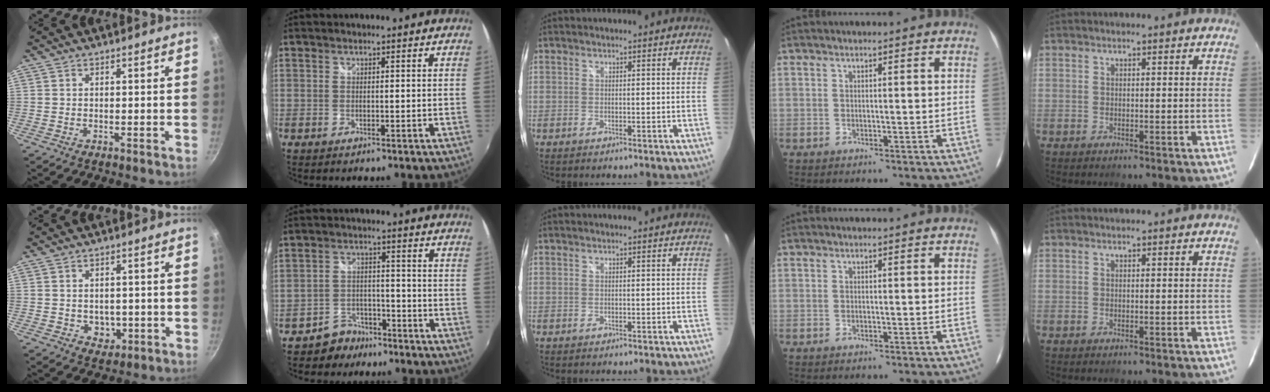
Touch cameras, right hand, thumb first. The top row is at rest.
{"thumb": {"total": 3.9, "force": [-0.6, 3.3, 2.1], "torque": [-0.015, 0.001, 0.003]}, "index": {"total": 6.0, "force": [-4.7, 3.7, 0.4], "torque": [-0.020, 0.021, -0.076]}}